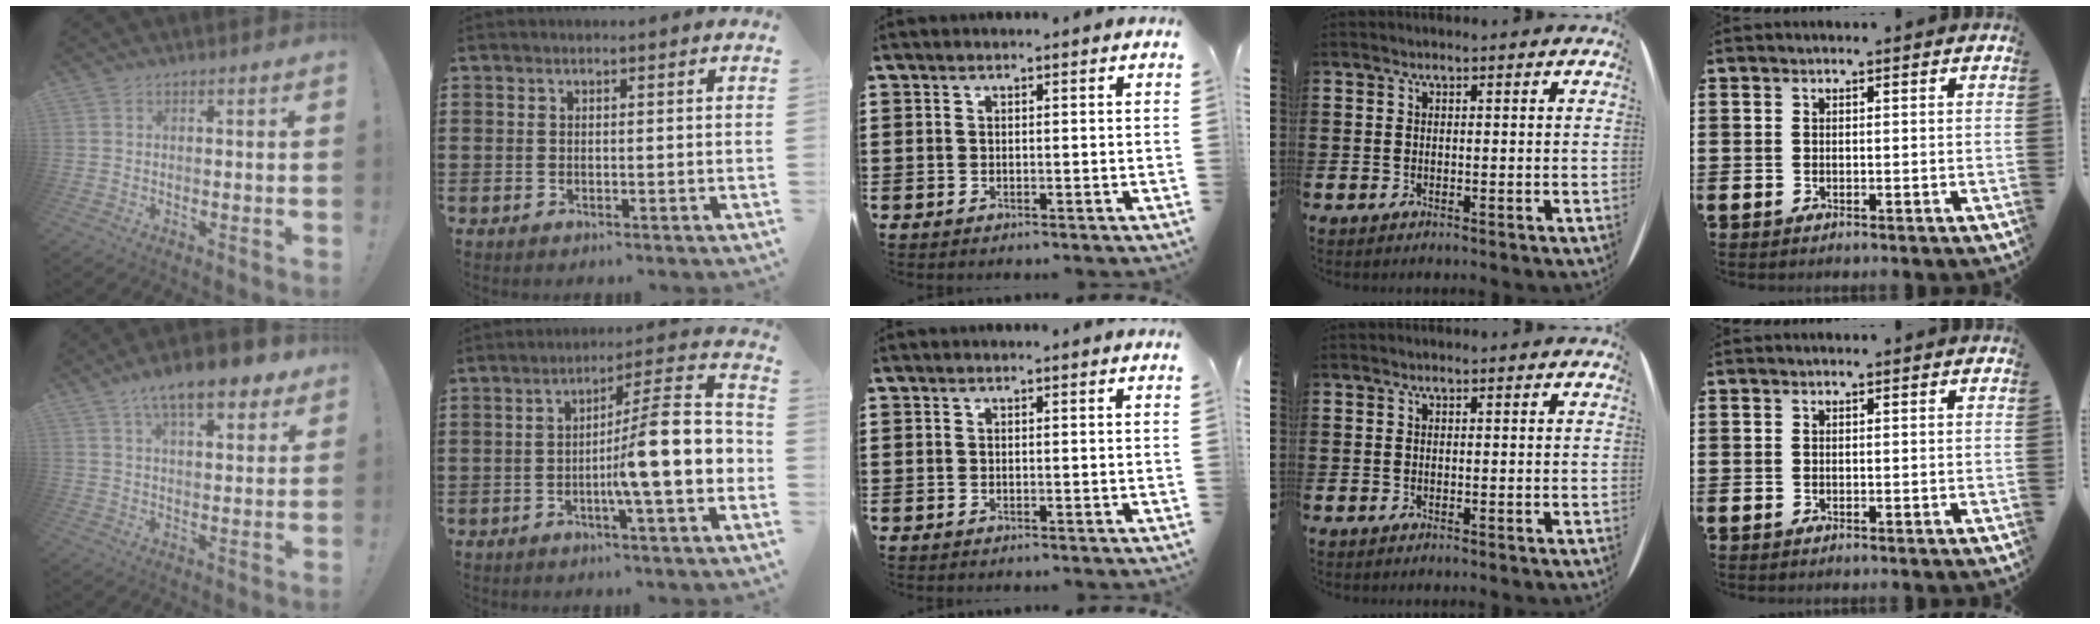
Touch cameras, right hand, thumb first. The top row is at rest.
{"thumb": {"total": 12.6, "force": [8.0, 4.3, 8.6], "torque": [-0.133, -0.040, 0.135]}, "index": {"total": 12.0, "force": [-2.1, 1.1, 11.8], "torque": [-0.184, -0.026, -0.044]}}